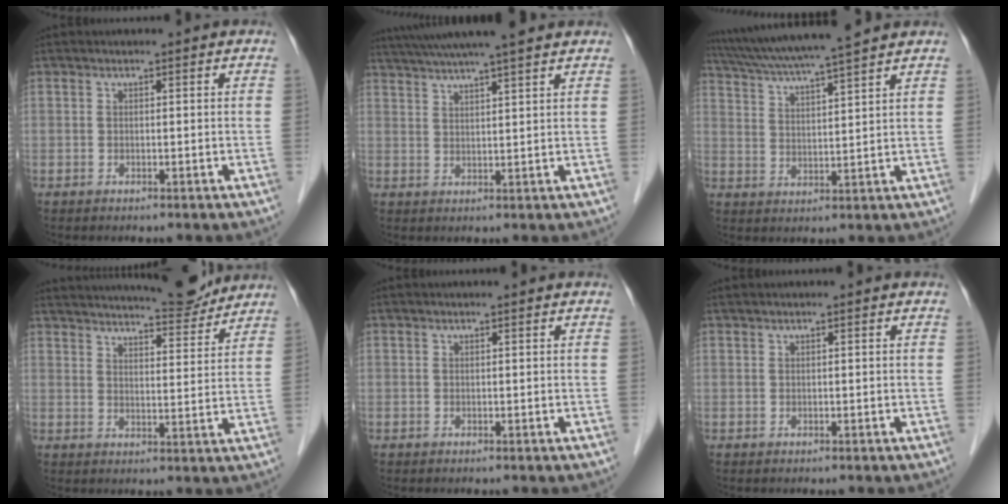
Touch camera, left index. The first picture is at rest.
{"total": 14.8, "force": [12.9, 0.1, 7.4], "torque": [-0.132, 0.038, 0.188]}
{"total": 14.0, "force": [12.2, -0.9, 6.8], "torque": [-0.127, 0.027, 0.194]}
{"total": 17.4, "force": [16.1, 2.2, 6.3], "torque": [-0.102, 0.011, 0.228]}
{"total": 2.1, "force": [1.7, 0.0, 1.2], "torque": [-0.017, 0.028, 0.031]}
{"total": 1.1, "force": [0.8, -0.1, 0.7], "torque": [-0.019, 0.016, 0.021]}